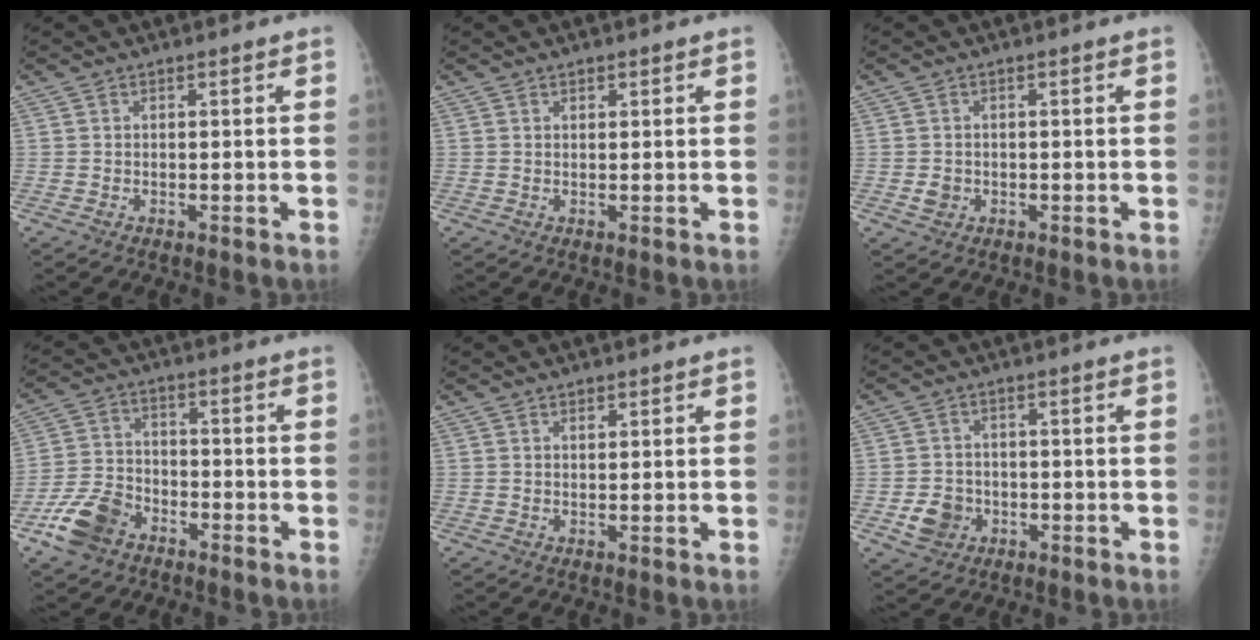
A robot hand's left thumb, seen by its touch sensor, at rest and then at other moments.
{"total": 0.9, "force": [0.6, 0.6, 0.4], "torque": [0.001, -0.004, 0.008]}
{"total": 2.0, "force": [-0.4, 1.7, 0.8], "torque": [-0.007, 0.003, -0.003]}
{"total": 9.5, "force": [-5.5, 6.1, 4.7], "torque": [-0.092, 0.023, -0.109]}
{"total": 1.3, "force": [0.8, 0.7, 0.6], "torque": [-0.003, -0.004, 0.012]}
{"total": 5.2, "force": [-1.7, 4.4, 2.1], "torque": [-0.022, 0.009, -0.024]}